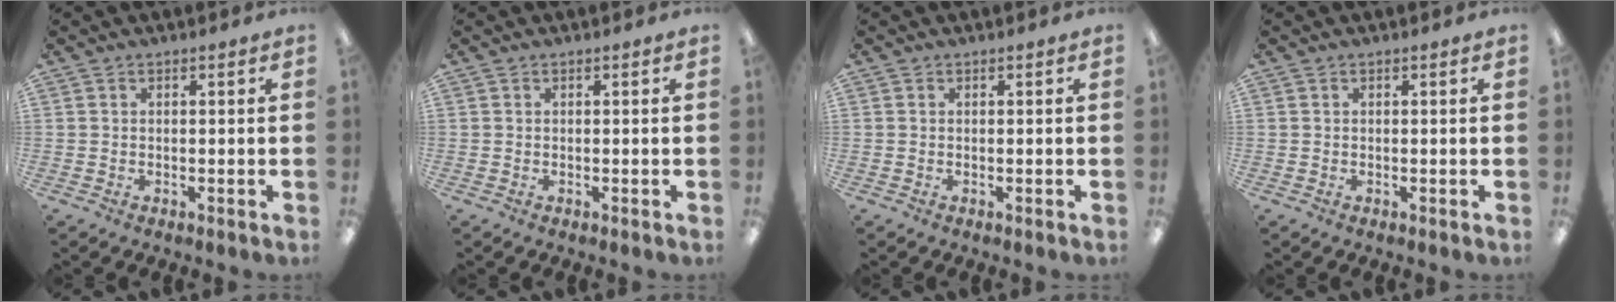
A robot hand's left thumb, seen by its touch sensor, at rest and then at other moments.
{"total": 0.0}
{"total": 0.0}
{"total": 0.0}